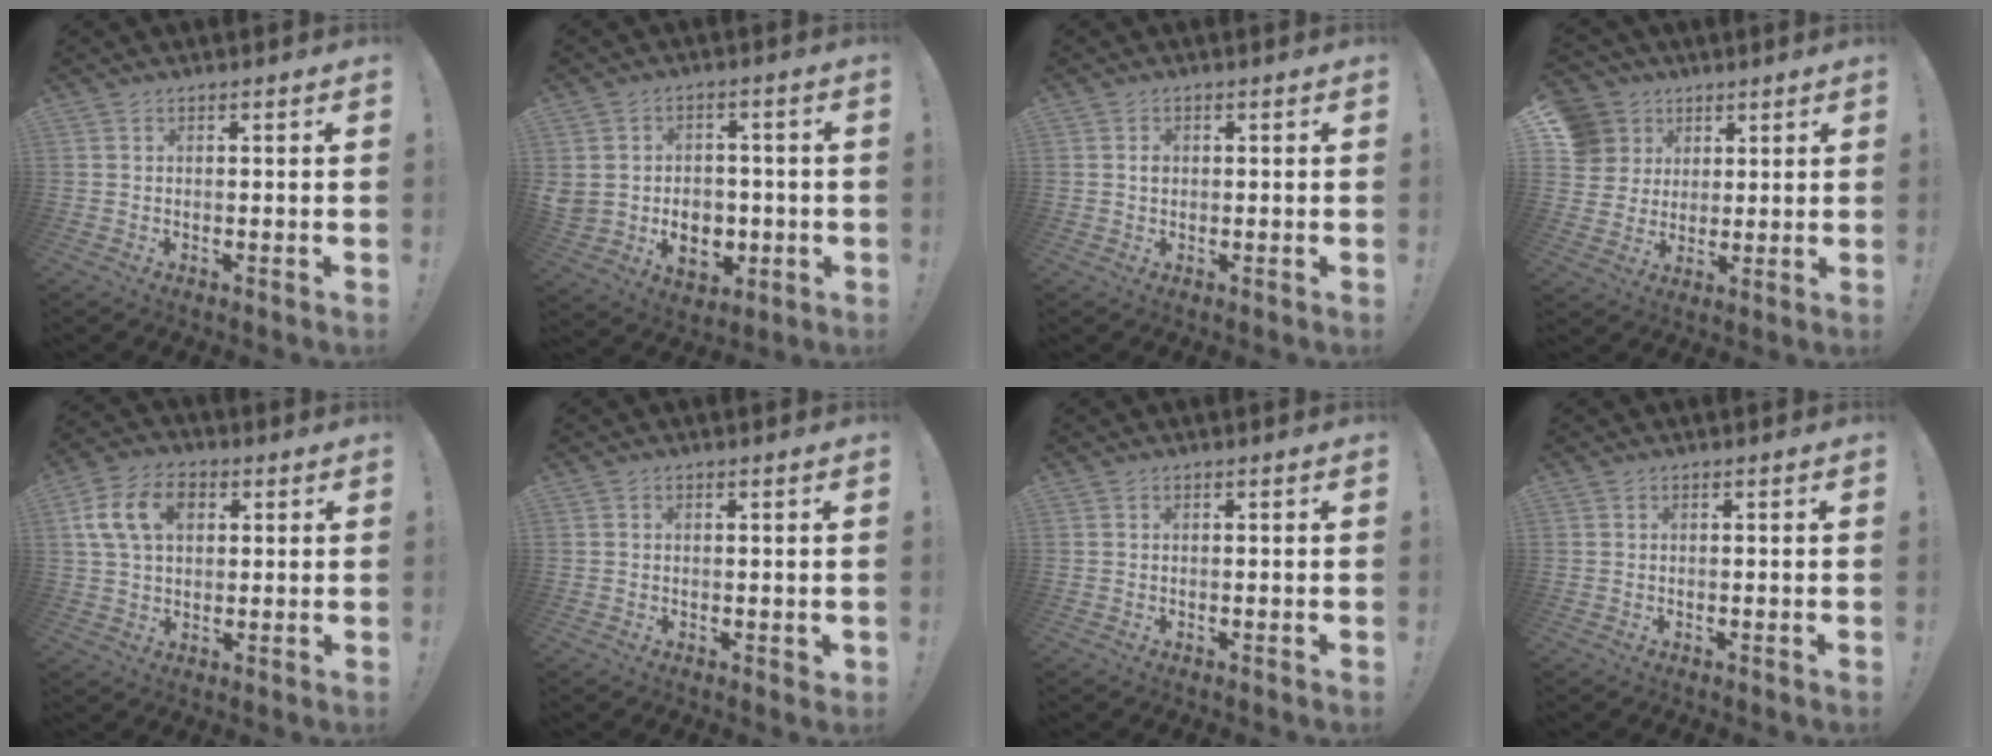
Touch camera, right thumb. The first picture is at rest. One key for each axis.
{"total": 10.8, "fx": -1.8, "fy": 8.8, "fz": 5.9, "tx": -0.099, "ty": 0.001, "tz": -0.024}
{"total": 1.3, "fx": 0.1, "fy": 1.2, "fz": 0.5, "tx": 0.004, "ty": -0.002, "tz": -0.001}
{"total": 11.0, "fx": 3.7, "fy": 9.9, "fz": 3.0, "tx": -0.031, "ty": -0.016, "tz": 0.080}
{"total": 12.8, "fx": 4.1, "fy": 8.7, "fz": 8.4, "tx": -0.146, "ty": 0.007, "tz": 0.080}
{"total": 1.1, "fx": 0.5, "fy": 0.8, "fz": 0.6, "tx": -0.002, "ty": -0.002, "tz": 0.008}
{"total": 0.0}
{"total": 0.0}